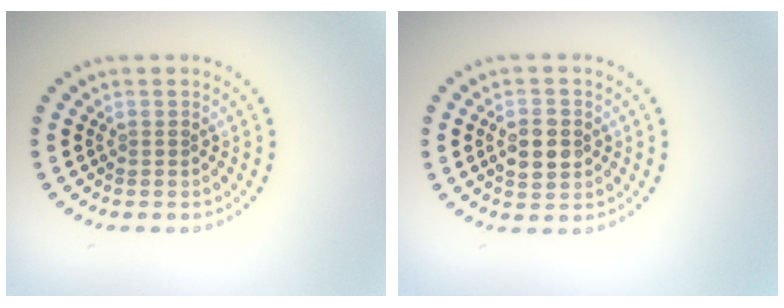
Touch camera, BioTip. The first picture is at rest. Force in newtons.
{"total": 2.9, "press": 2.9, "slide": 0.2}